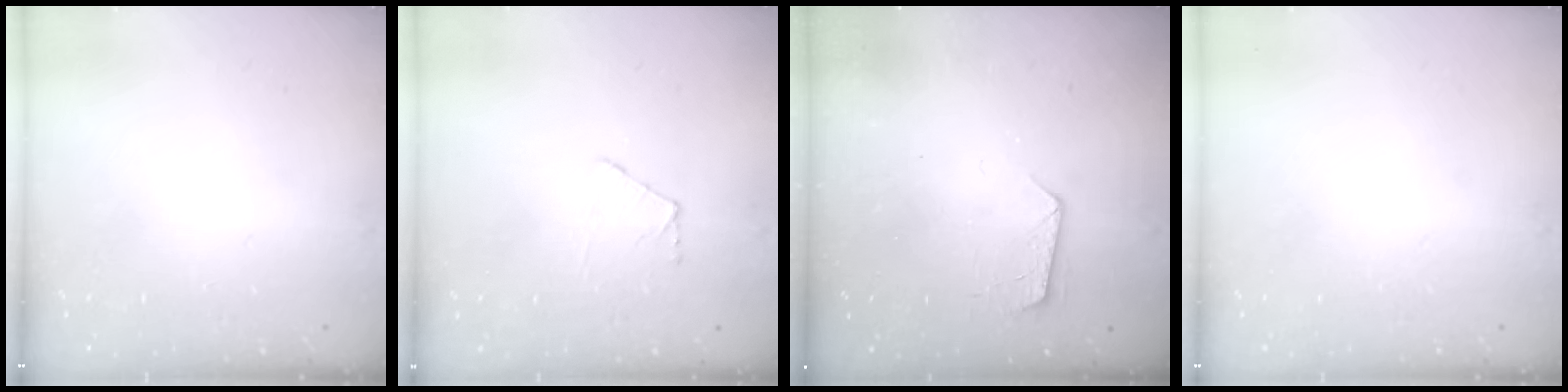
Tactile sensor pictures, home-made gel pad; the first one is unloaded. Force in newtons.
{"total": 3.3, "press": 3.3, "slide": 0.3}
{"total": 8.1, "press": 8.0, "slide": 0.7}
{"total": 0.0}